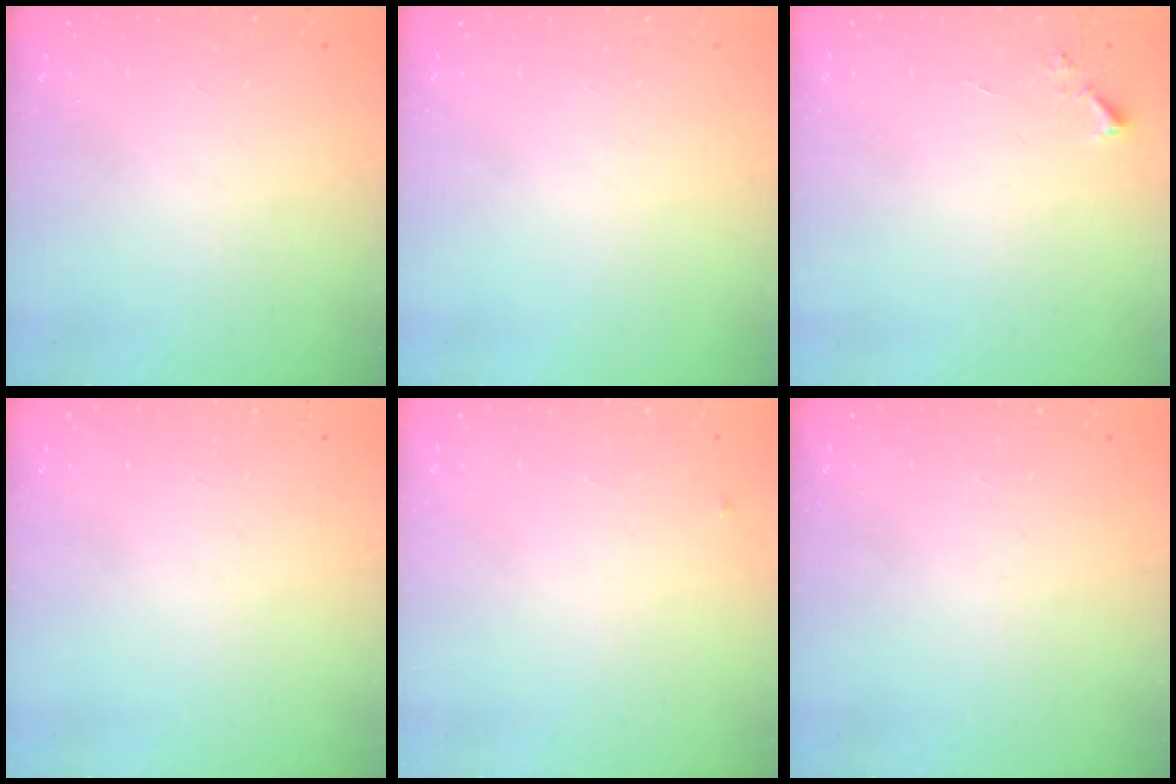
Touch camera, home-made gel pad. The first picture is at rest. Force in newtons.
{"total": 0.0}
{"total": 3.8, "press": 3.8, "slide": 0.5}
{"total": 0.0}
{"total": 2.6, "press": 2.6, "slide": 0.2}
{"total": 0.0}